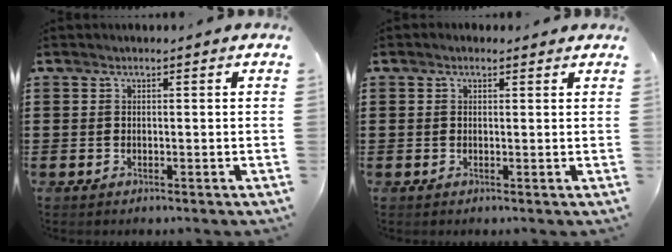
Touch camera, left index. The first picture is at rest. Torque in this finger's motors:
{"motor_torque": [2.14, 0.00, 0.39, 0.03]}